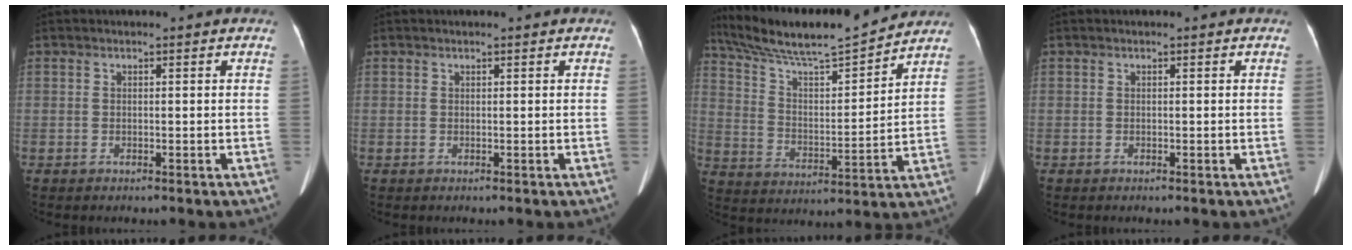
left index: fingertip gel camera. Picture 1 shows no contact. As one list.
[{"total": 0.0}, {"total": 17.5, "force": [15.9, 0.9, 7.1], "torque": [-0.134, 0.010, 0.266]}, {"total": 0.0}]